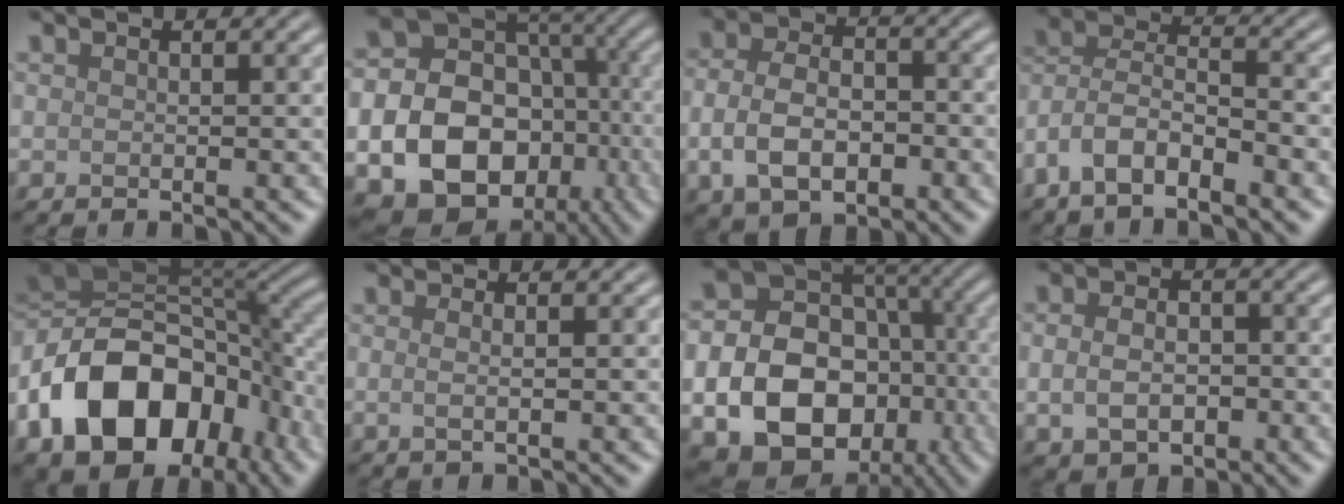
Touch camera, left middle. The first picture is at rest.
{"total": 22.8, "force": [-6.0, 19.7, 9.7], "torque": [-0.203, -0.038, -0.107]}
{"total": 6.3, "force": [-1.6, 4.1, 4.5], "torque": [-0.088, -0.002, -0.032]}
{"total": 6.3, "force": [-3.9, 2.5, 4.3], "torque": [-0.078, 0.006, -0.083]}
{"total": 16.1, "force": [-5.1, 10.8, 10.8], "torque": [-0.201, 0.000, -0.095]}
{"total": 1.3, "force": [0.1, 0.4, 1.2], "torque": [-0.019, -0.003, -0.003]}
{"total": 19.2, "force": [-4.8, 16.0, 9.6], "torque": [-0.188, -0.034, -0.083]}
{"total": 4.5, "force": [-0.7, 3.3, 2.9], "torque": [-0.047, -0.006, -0.014]}